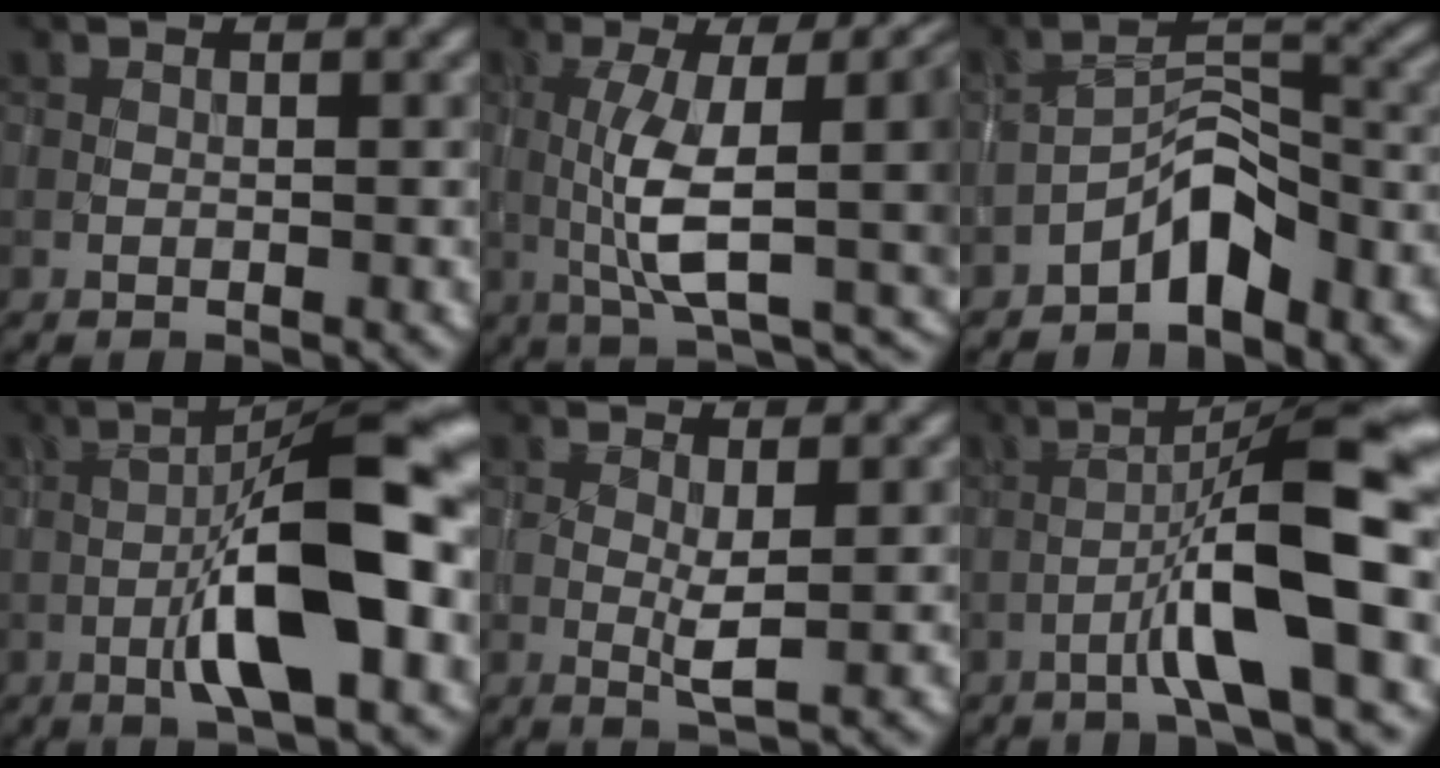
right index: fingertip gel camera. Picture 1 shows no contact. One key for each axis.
{"total": 13.2, "fx": 0.8, "fy": 4.8, "fz": 12.3, "tx": -0.196, "ty": -0.007, "tz": 0.027}
{"total": 7.2, "fx": -4.9, "fy": 2.9, "fz": 4.4, "tx": -0.053, "ty": 0.011, "tz": -0.091}
{"total": 11.5, "fx": -2.0, "fy": 2.5, "fz": 11.0, "tx": -0.176, "ty": 0.014, "tz": -0.037}
{"total": 2.0, "fx": 0.3, "fy": 0.1, "fz": 2.0, "tx": -0.043, "ty": -0.003, "tz": 0.004}
{"total": 10.0, "fx": -2.8, "fy": 1.1, "fz": 9.6, "tx": -0.148, "ty": 0.025, "tz": -0.048}